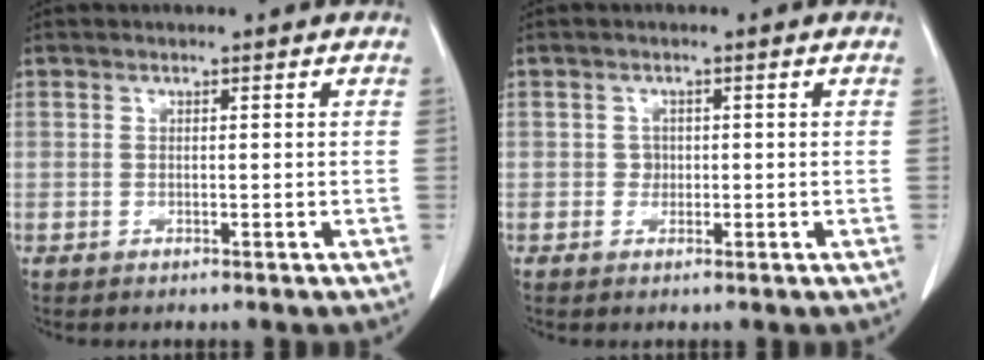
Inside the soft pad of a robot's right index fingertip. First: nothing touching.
{"total": 1.9, "force": [0.0, 1.7, 0.7], "torque": [-0.010, 0.008, 0.003]}